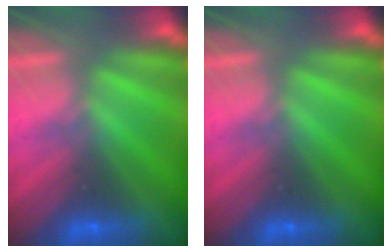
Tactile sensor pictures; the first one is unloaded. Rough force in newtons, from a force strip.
{"total": 0.0}